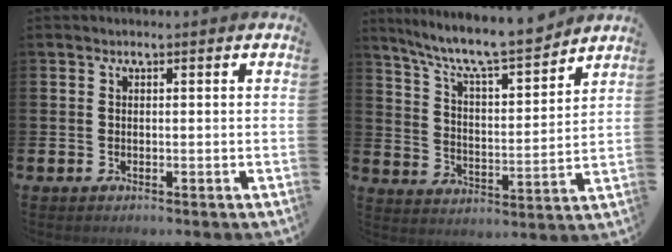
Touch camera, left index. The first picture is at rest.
{"total": 9.1, "force": [8.4, 0.8, 3.4], "torque": [-0.098, -0.064, 0.142]}